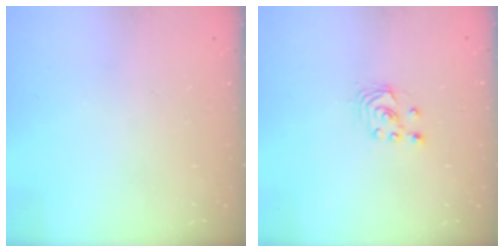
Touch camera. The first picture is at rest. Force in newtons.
{"total": 1.7, "press": 1.7, "slide": 0.2}